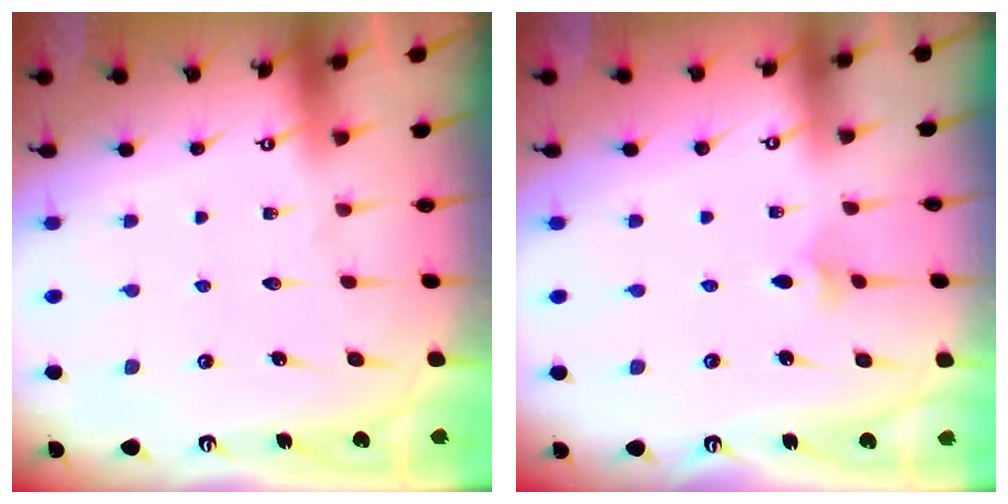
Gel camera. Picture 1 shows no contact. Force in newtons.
{"total": 2.3, "press": 2.3, "slide": 0.5}